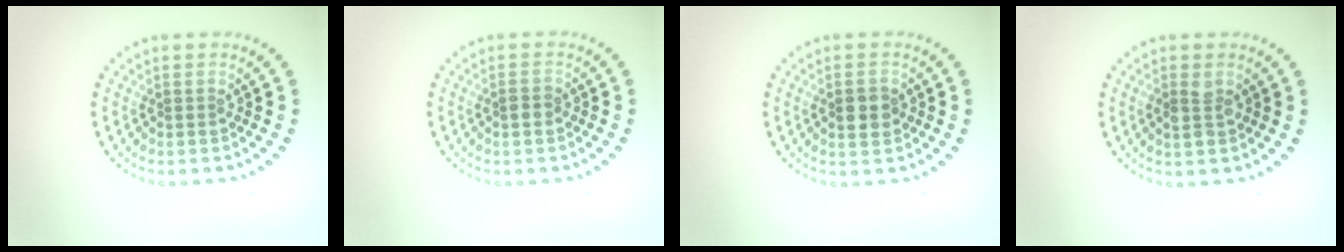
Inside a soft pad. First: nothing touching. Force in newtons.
{"total": 1.2, "press": 1.2, "slide": 0.2}
{"total": 2.8, "press": 2.8, "slide": 0.1}
{"total": 1.7, "press": 1.7, "slide": 0.2}